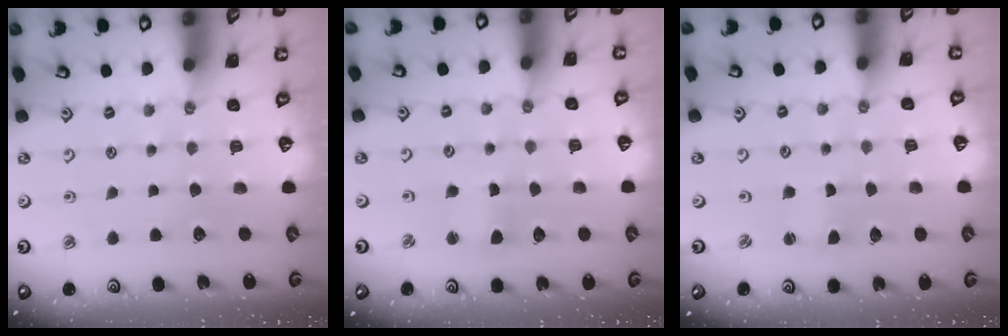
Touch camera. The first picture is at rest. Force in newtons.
{"total": 2.2, "press": 2.1, "slide": 0.5}
{"total": 1.0, "press": 1.0, "slide": 0.1}